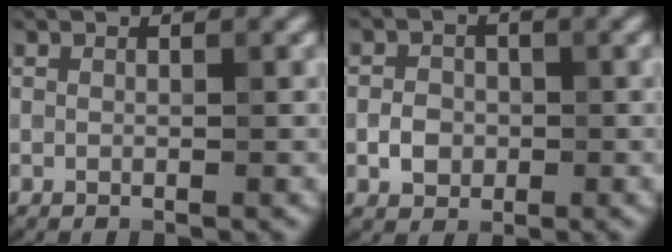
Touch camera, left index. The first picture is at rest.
{"total": 2.2, "force": [-0.5, 1.9, 1.1], "torque": [-0.013, 0.000, -0.014]}